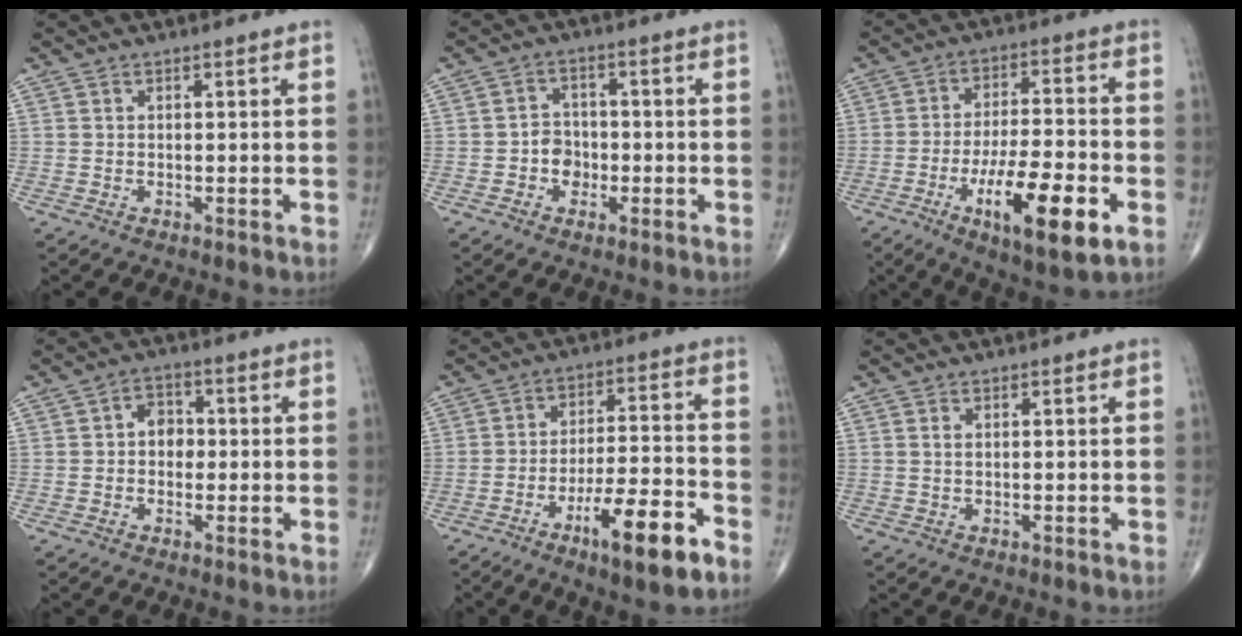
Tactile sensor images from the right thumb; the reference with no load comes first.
{"total": 4.4, "force": [-1.2, 3.8, 2.0], "torque": [-0.006, 0.012, -0.029]}
{"total": 16.1, "force": [-6.2, 4.6, 14.2], "torque": [-0.238, 0.013, -0.095]}
{"total": 4.3, "force": [-0.1, 3.4, 2.6], "torque": [-0.016, 0.013, -0.012]}
{"total": 13.3, "force": [-7.3, 2.9, 10.8], "torque": [-0.178, 0.042, -0.113]}
{"total": 2.5, "force": [0.6, 1.6, 1.8], "torque": [-0.034, -0.001, 0.010]}